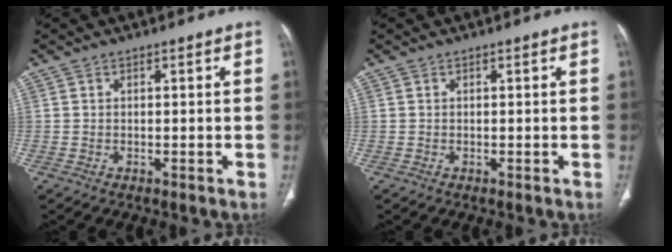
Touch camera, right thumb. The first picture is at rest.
{"total": 0.0}